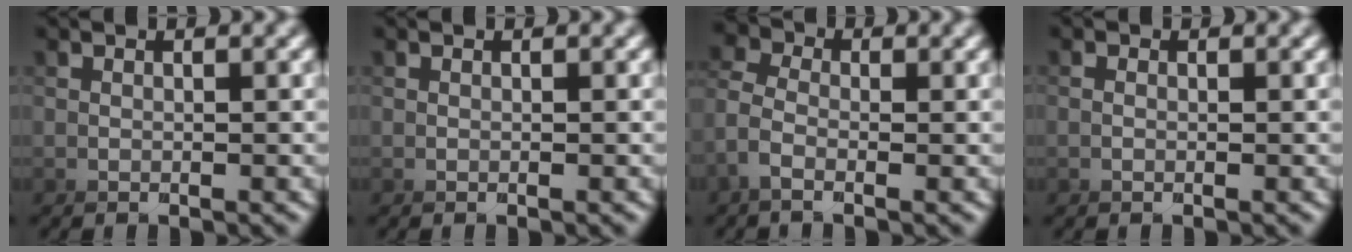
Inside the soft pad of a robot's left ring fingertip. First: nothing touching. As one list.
[{"total": 0.0}, {"total": 2.6, "force": [-2.2, -0.4, -1.3], "torque": [-0.004, 0.003, -0.051]}, {"total": 0.5, "force": [-0.4, -0.3, -0.2], "torque": [0.000, -0.006, -0.004]}]